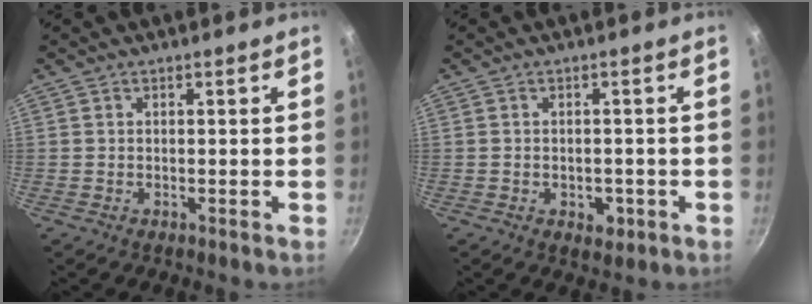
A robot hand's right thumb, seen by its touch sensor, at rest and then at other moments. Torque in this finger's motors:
{"motor_torque": [-0.24, 0.20, -0.44, 0.30, -0.03]}